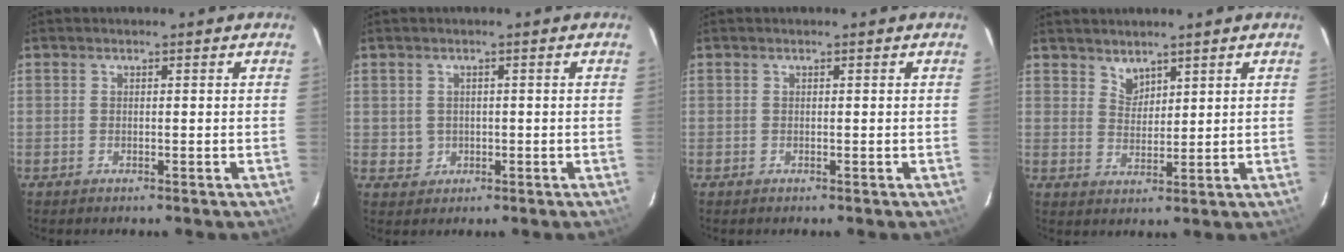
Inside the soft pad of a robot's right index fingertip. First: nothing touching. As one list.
[{"total": 2.6, "force": [0.0, 2.6, 0.1], "torque": [0.000, 0.007, 0.007]}, {"total": 0.0}, {"total": 3.1, "force": [2.7, 1.4, 0.6], "torque": [-0.004, 0.002, 0.051]}]